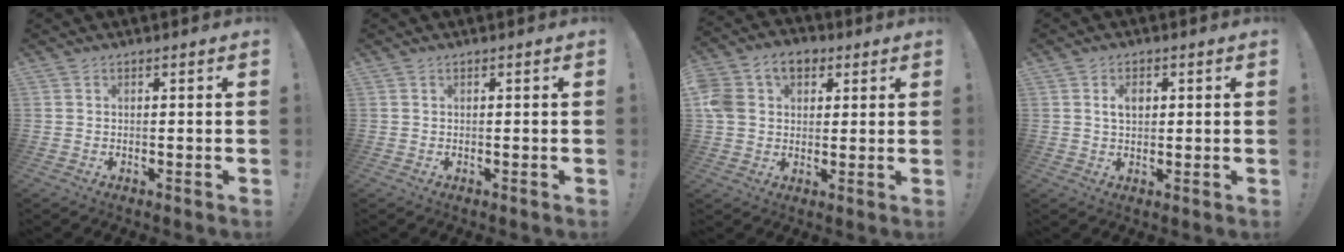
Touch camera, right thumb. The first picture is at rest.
{"total": 0.0}
{"total": 12.1, "force": [4.2, 9.3, 6.6], "torque": [-0.119, -0.005, 0.082]}
{"total": 3.8, "force": [1.0, 2.7, 2.5], "torque": [-0.032, 0.000, 0.012]}